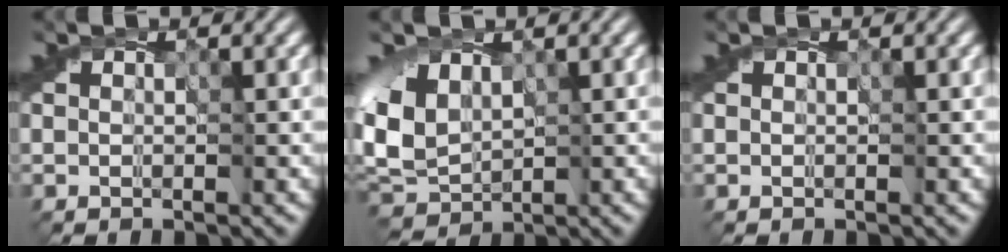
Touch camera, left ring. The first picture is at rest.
{"total": 5.9, "force": [1.5, 3.9, 4.1], "torque": [-0.111, 0.009, 0.022]}
{"total": 0.0}